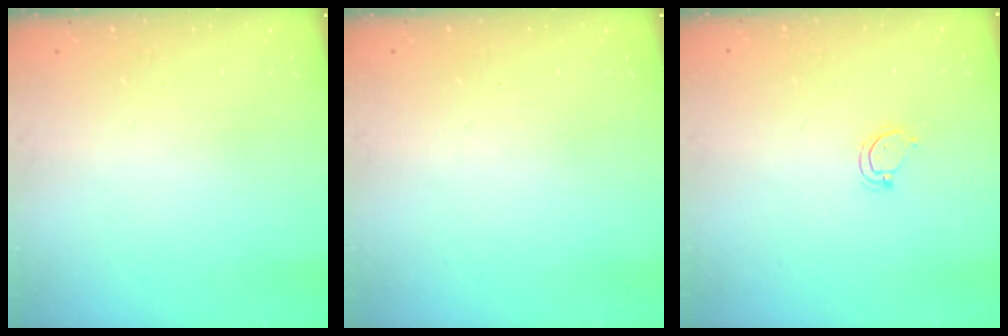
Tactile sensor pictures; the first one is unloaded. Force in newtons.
{"total": 0.0}
{"total": 3.9, "press": 3.9, "slide": 0.3}